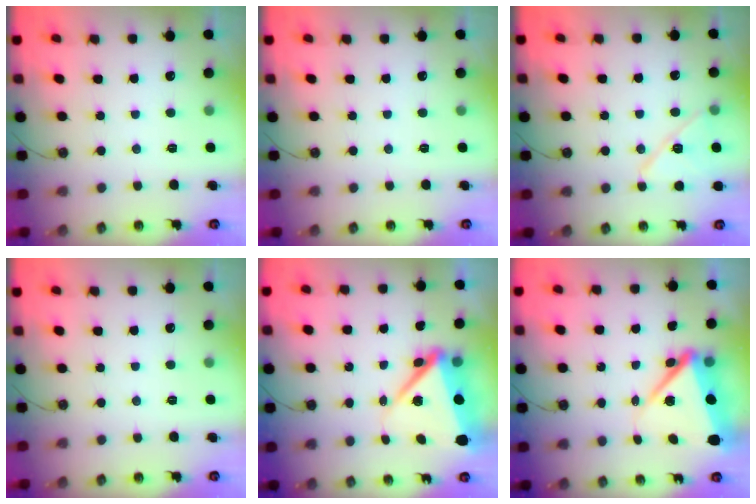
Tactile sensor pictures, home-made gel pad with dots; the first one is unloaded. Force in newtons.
{"total": 0.0}
{"total": 11.4, "press": 11.3, "slide": 1.0}
{"total": 0.0}
{"total": 11.0, "press": 10.8, "slide": 1.8}
{"total": 10.0, "press": 9.9, "slide": 1.7}